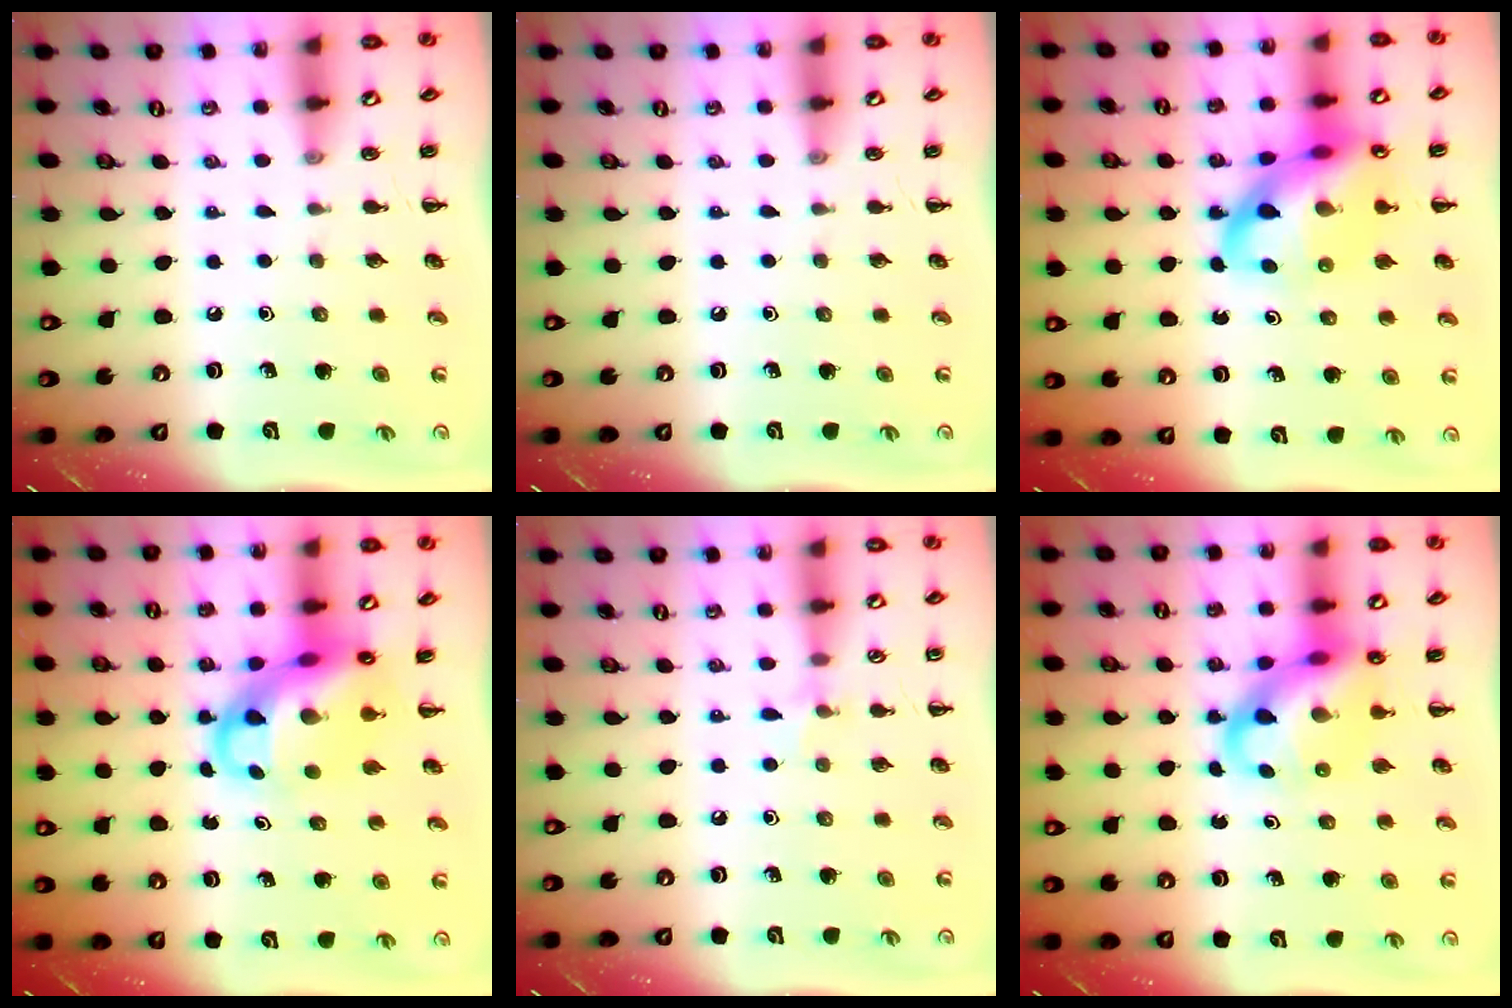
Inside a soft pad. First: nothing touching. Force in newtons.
{"total": 0.0}
{"total": 18.6, "press": 18.4, "slide": 2.8}
{"total": 11.0, "press": 10.6, "slide": 2.8}
{"total": 5.1, "press": 4.8, "slide": 1.8}
{"total": 11.7, "press": 11.3, "slide": 3.2}